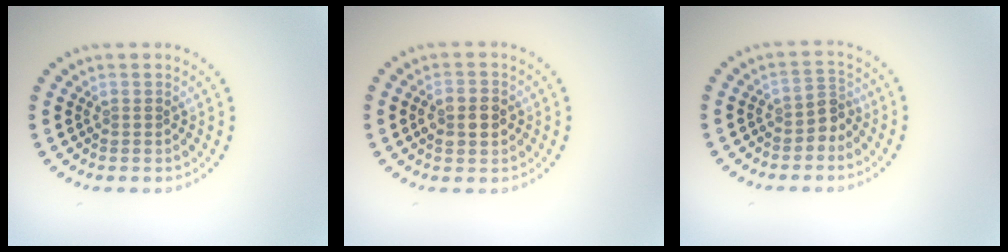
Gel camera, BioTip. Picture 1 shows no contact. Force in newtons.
{"total": 3.3, "press": 3.3, "slide": 0.1}
{"total": 2.1, "press": 1.6, "slide": 1.3}